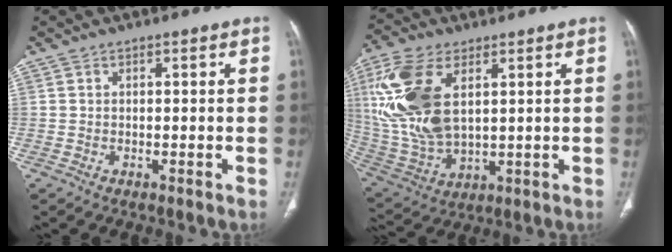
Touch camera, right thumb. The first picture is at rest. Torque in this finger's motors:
{"motor_torque": [0.75, 4.26, 2.03, 0.74, 0.29]}